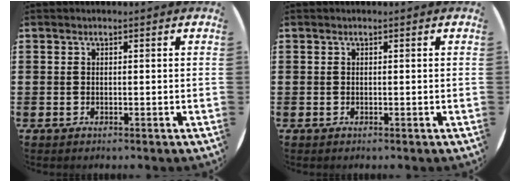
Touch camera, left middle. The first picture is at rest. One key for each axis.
{"total": 0.0}